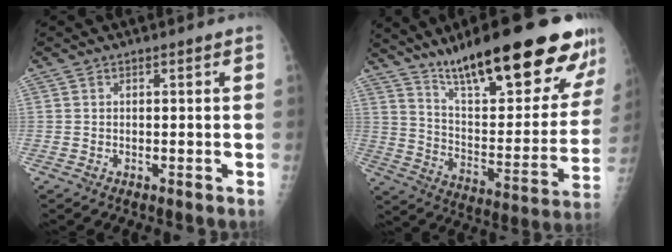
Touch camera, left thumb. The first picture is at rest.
{"total": 28.6, "force": [19.6, 6.9, 19.6], "torque": [-0.256, -0.071, 0.306]}